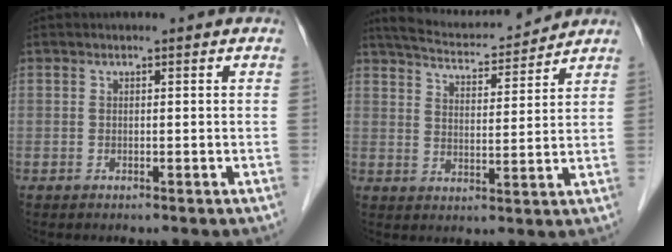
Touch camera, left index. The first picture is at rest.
{"total": 11.4, "force": [10.9, 1.1, 3.1], "torque": [-0.057, 0.013, 0.173]}